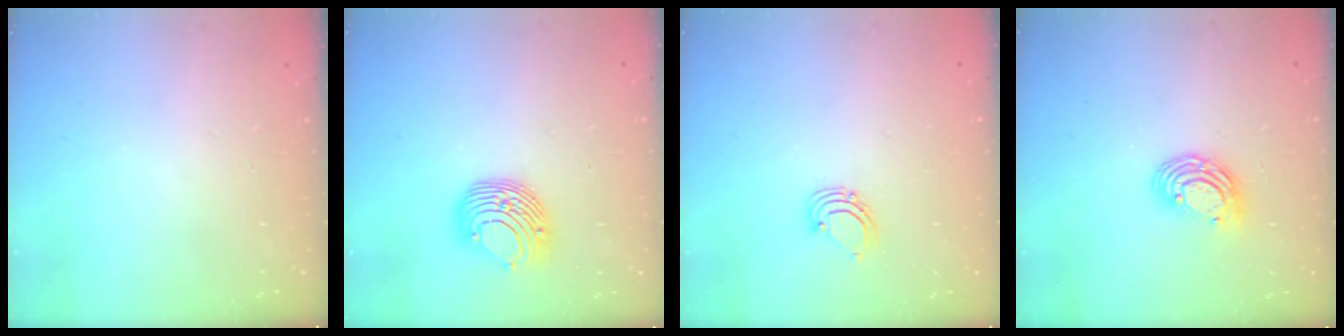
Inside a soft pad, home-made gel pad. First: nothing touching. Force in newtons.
{"total": 10.6, "press": 10.6, "slide": 0.3}
{"total": 2.9, "press": 2.9, "slide": 0.2}
{"total": 8.8, "press": 8.7, "slide": 1.5}